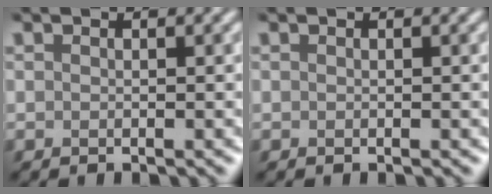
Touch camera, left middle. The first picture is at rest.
{"total": 0.0}